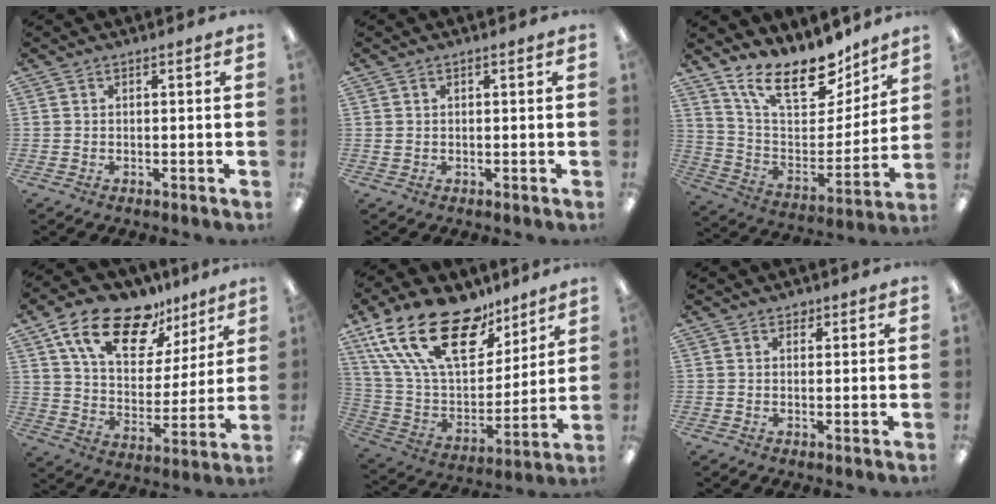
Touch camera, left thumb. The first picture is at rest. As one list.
[{"total": 0.7, "force": [0.3, 0.5, 0.4], "torque": [-0.009, 0.004, 0.004]}, {"total": 19.4, "force": [14.7, 7.9, 10.0], "torque": [-0.188, -0.095, 0.263]}, {"total": 18.5, "force": [12.2, 9.7, 10.1], "torque": [-0.178, -0.060, 0.217]}, {"total": 24.9, "force": [14.9, 12.8, 15.4], "torque": [-0.306, -0.082, 0.268]}, {"total": 1.4, "force": [1.0, 0.8, 0.4], "torque": [0.001, -0.001, 0.017]}]